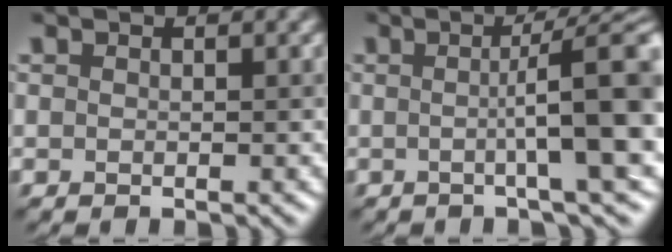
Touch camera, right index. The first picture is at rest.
{"total": 8.7, "force": [0.1, 1.6, 8.5], "torque": [-0.094, 0.010, 0.000]}